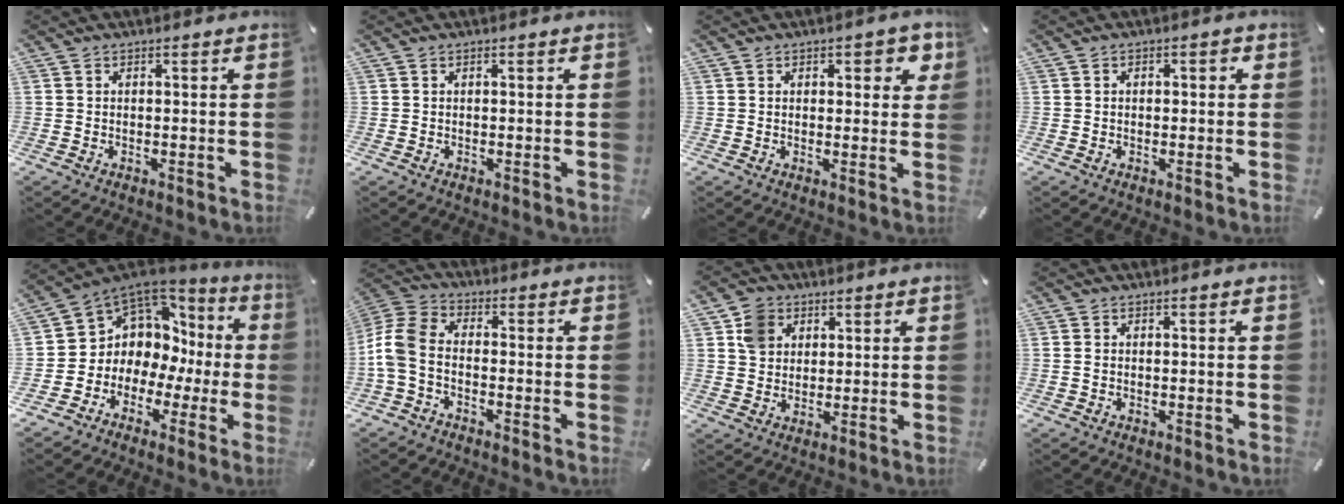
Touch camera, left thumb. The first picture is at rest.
{"total": 0.0}
{"total": 3.6, "force": [1.4, 2.2, 2.4], "torque": [-0.019, -0.004, 0.017]}
{"total": 1.6, "force": [0.0, 1.0, 1.3], "torque": [-0.025, 0.007, -0.002]}
{"total": 7.6, "force": [2.5, 7.1, 1.3], "torque": [-0.043, -0.049, 0.057]}
{"total": 7.6, "force": [-2.8, 4.5, 5.5], "torque": [-0.136, -0.002, -0.055]}
{"total": 6.6, "force": [2.5, 5.8, 1.8], "torque": [-0.029, 0.006, 0.047]}
{"total": 0.8, "force": [-0.2, 0.6, 0.6], "torque": [-0.012, 0.002, -0.005]}